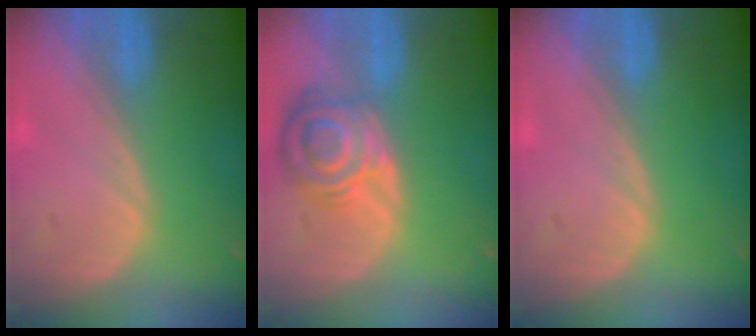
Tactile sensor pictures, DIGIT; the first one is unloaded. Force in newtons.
{"total": 8.4, "press": 7.4, "slide": 3.9}
{"total": 0.0}